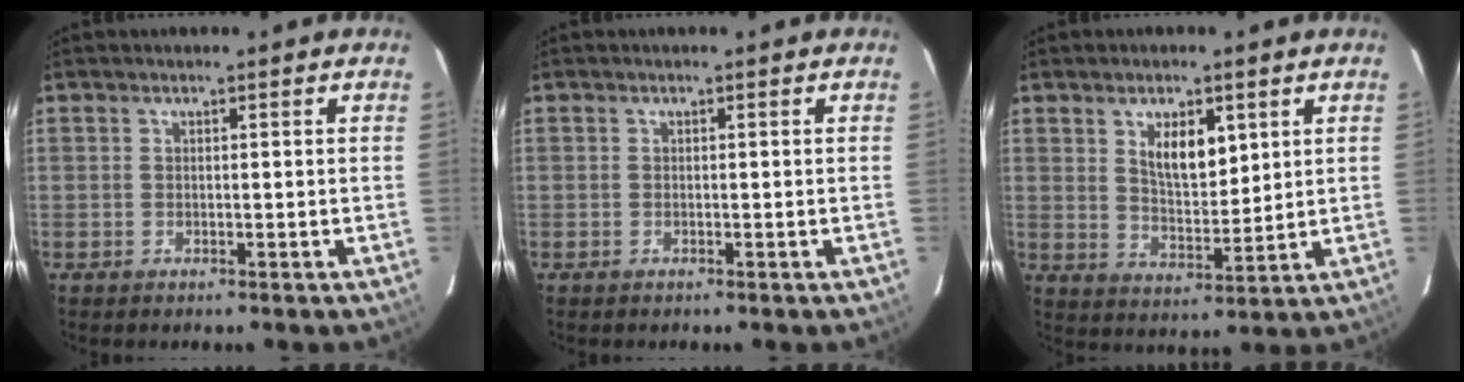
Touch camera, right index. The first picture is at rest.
{"total": 0.0}
{"total": 7.8, "force": [3.3, 3.6, 6.1], "torque": [-0.100, 0.000, 0.065]}